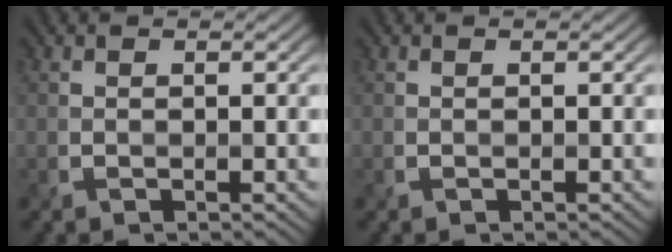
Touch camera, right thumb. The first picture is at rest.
{"total": 0.0}